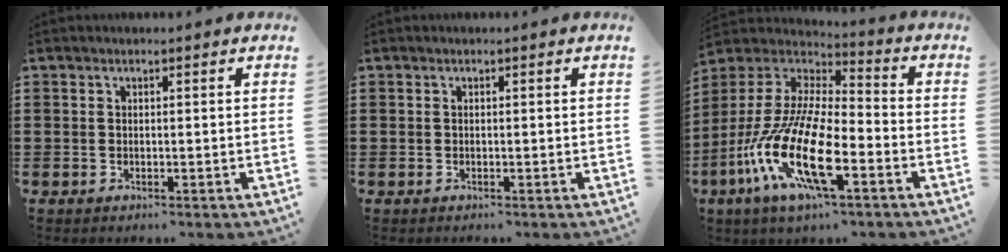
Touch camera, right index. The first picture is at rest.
{"total": 0.0}
{"total": 16.1, "force": [-7.4, 5.4, 13.3], "torque": [-0.307, -0.005, -0.143]}